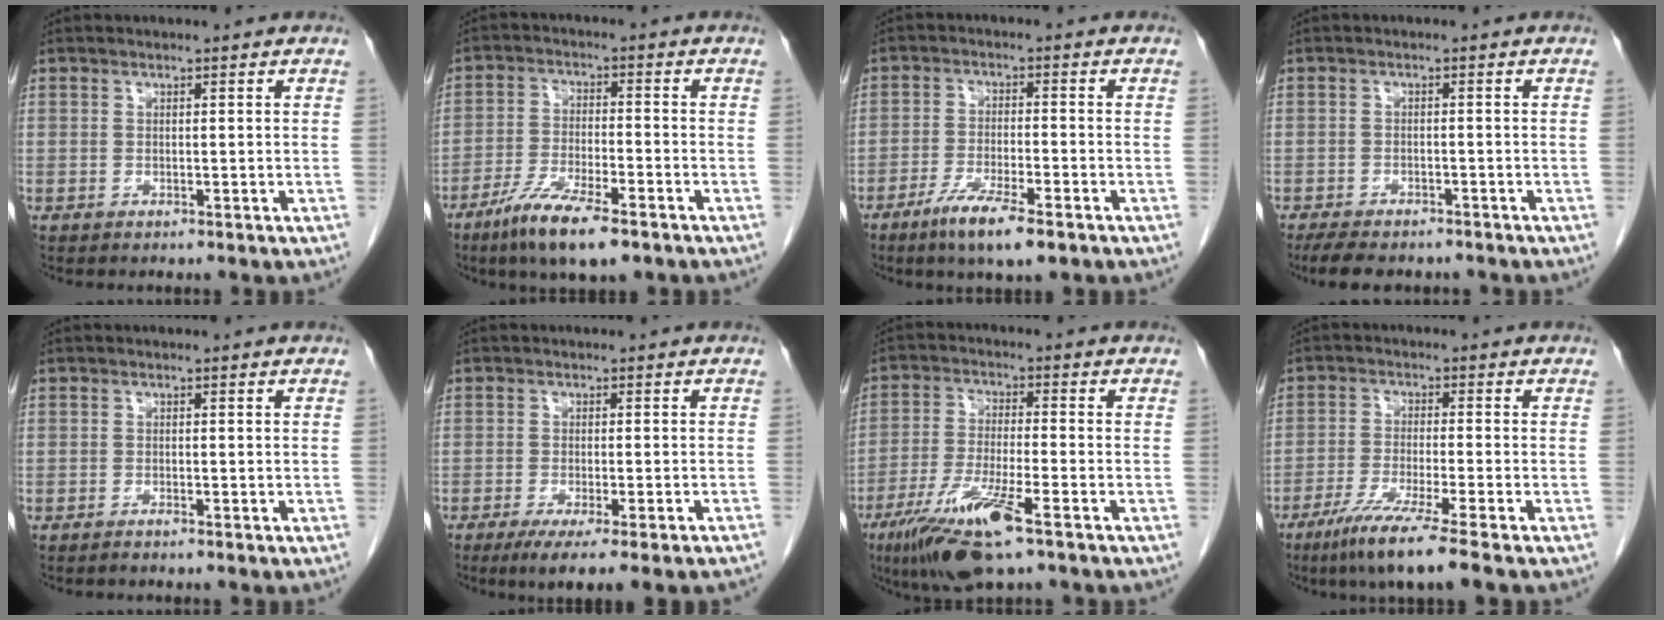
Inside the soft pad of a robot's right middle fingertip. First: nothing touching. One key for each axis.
{"total": 10.0, "fx": -6.6, "fy": 1.6, "fz": 7.3, "tx": -0.140, "ty": -0.021, "tz": -0.114}
{"total": 7.5, "fx": -4.8, "fy": 0.8, "fz": 5.7, "tx": -0.110, "ty": -0.016, "tz": -0.083}
{"total": 8.4, "fx": -7.0, "fy": 2.7, "fz": 3.6, "tx": -0.057, "ty": -0.008, "tz": -0.099}
{"total": 0.7, "fx": -0.6, "fy": -0.1, "fz": 0.4, "tx": -0.010, "ty": 0.000, "tz": -0.011}
{"total": 8.3, "fx": -6.2, "fy": -0.1, "fz": 5.5, "tx": -0.068, "ty": -0.021, "tz": -0.092}
{"total": 11.5, "fx": -6.6, "fy": 1.1, "fz": 9.4, "tx": -0.189, "ty": -0.027, "tz": -0.118}
{"total": 9.0, "fx": -6.4, "fy": -1.3, "fz": 6.3, "tx": -0.112, "ty": -0.031, "tz": -0.114}